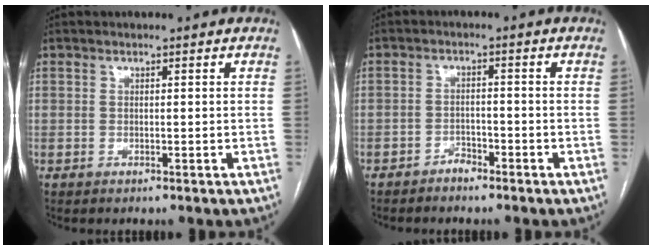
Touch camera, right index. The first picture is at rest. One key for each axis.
{"total": 2.2, "fx": -1.9, "fy": 0.9, "fz": 0.7, "tx": -0.009, "ty": 0.004, "tz": -0.031}